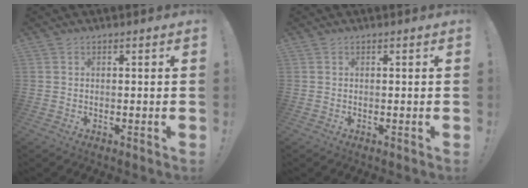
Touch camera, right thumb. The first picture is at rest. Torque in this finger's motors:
{"motor_torque": [0.00, 0.00, 0.07, -0.07, 0.00]}